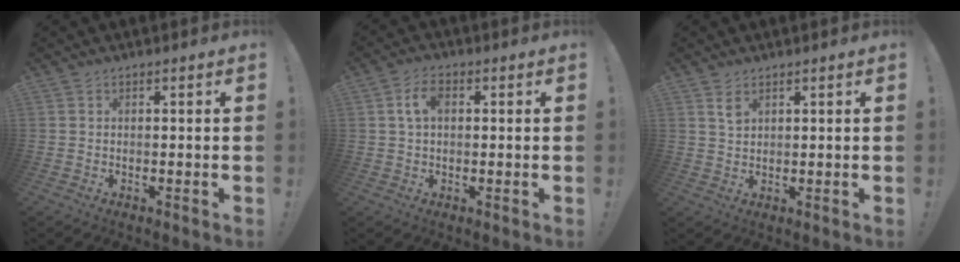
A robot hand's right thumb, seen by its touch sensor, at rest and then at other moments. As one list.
[{"total": 5.7, "force": [1.3, 3.5, 4.4], "torque": [-0.073, 0.008, 0.022]}, {"total": 2.8, "force": [1.8, 1.2, 1.8], "torque": [-0.021, -0.011, 0.029]}]